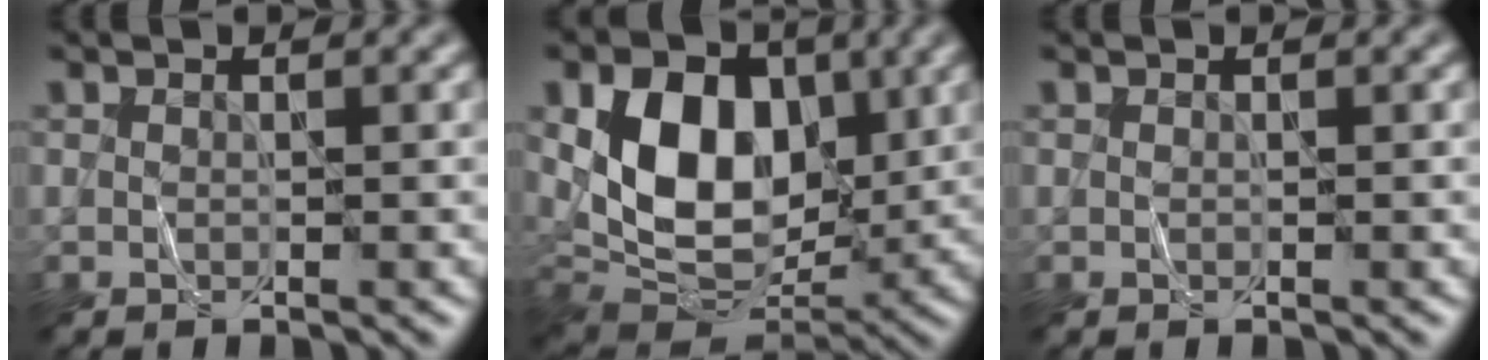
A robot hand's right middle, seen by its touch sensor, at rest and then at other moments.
{"total": 9.9, "force": [1.9, 6.9, 6.8], "torque": [-0.123, -0.011, 0.035]}
{"total": 0.0}